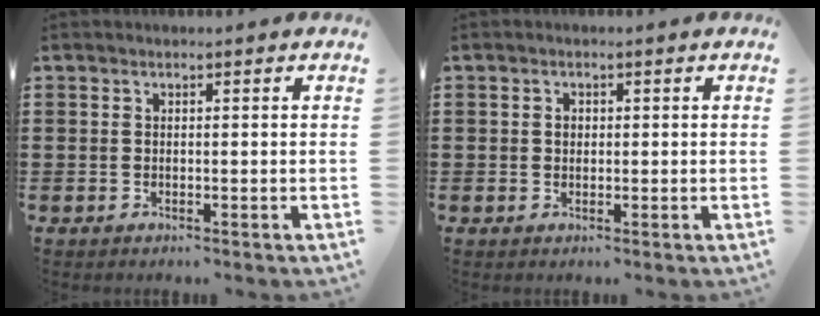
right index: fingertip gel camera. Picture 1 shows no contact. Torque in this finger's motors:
{"motor_torque": [0.34, -0.17, 0.11, 0.03]}